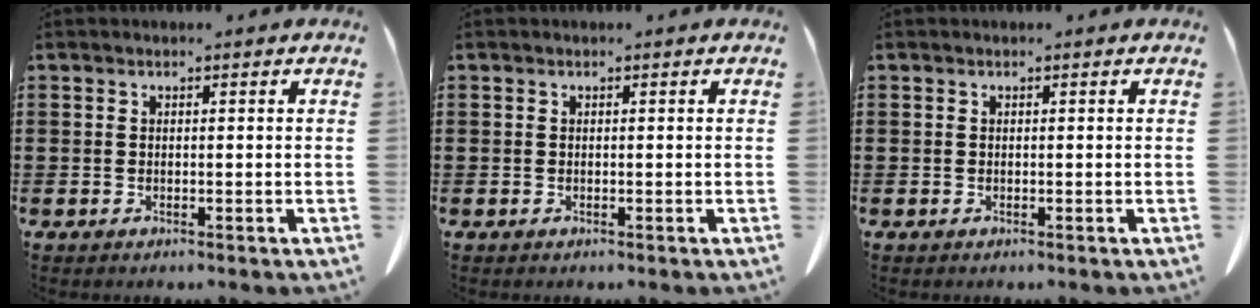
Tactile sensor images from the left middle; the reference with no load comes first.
{"total": 0.0}
{"total": 0.0}